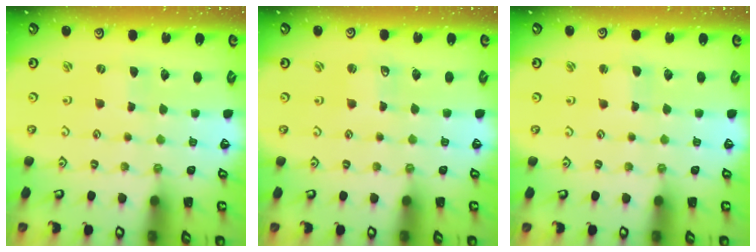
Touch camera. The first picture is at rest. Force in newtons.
{"total": 0.7, "press": 0.7, "slide": 0.1}
{"total": 0.9, "press": 0.9, "slide": 0.2}